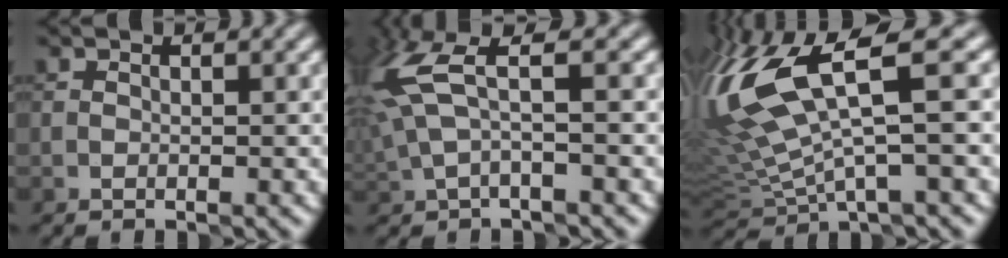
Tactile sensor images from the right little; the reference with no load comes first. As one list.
[{"total": 4.5, "force": [1.6, 1.2, 4.0], "torque": [-0.107, 0.005, 0.033]}, {"total": 10.7, "force": [3.5, 3.0, 9.7], "torque": [-0.225, 0.007, 0.069]}]